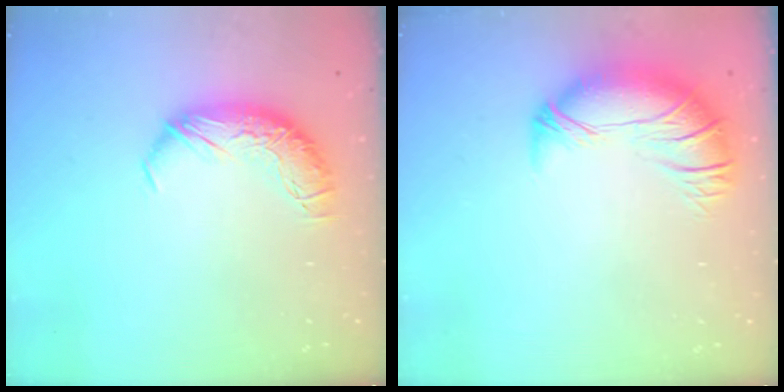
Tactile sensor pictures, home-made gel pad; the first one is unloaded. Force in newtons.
{"total": 2.6, "press": 0.1, "slide": 2.6}